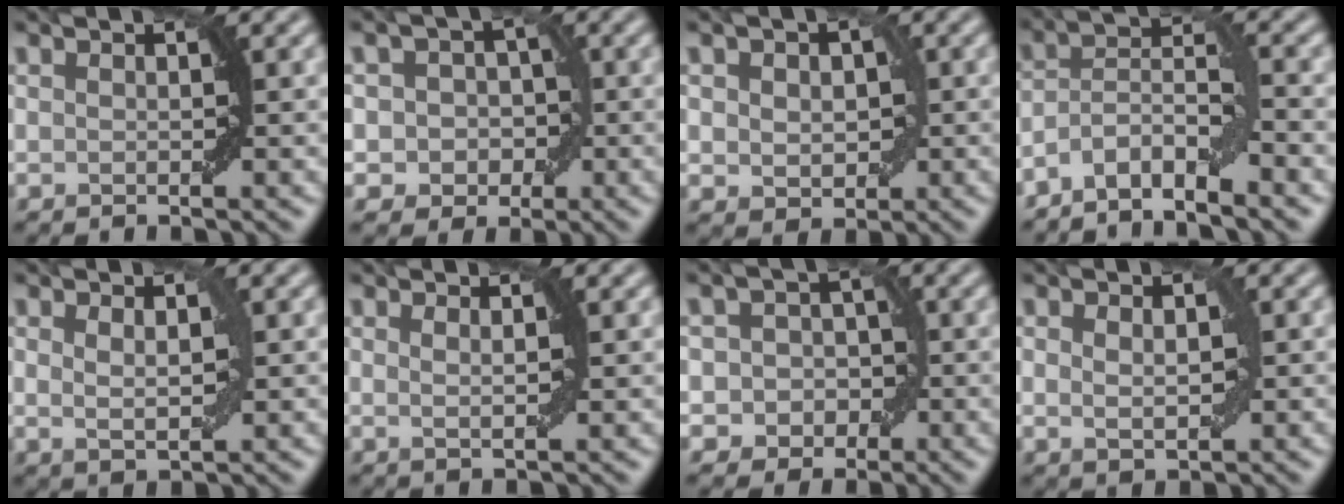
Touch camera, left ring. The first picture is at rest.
{"total": 3.4, "force": [-0.2, 3.1, 1.4], "torque": [0.003, 0.011, -0.019]}
{"total": 3.3, "force": [0.3, 2.6, 2.1], "torque": [-0.025, 0.003, 0.002]}
{"total": 4.7, "force": [-3.5, 0.7, 3.1], "torque": [-0.054, 0.005, -0.069]}
{"total": 1.8, "force": [0.6, 0.7, 1.5], "torque": [-0.028, -0.002, 0.014]}
{"total": 1.2, "force": [0.5, 0.2, 1.0], "torque": [-0.015, 0.000, 0.007]}
{"total": 3.7, "force": [-0.7, 3.5, 1.2], "torque": [0.010, 0.015, -0.026]}
{"total": 1.8, "force": [0.4, 1.0, 1.5], "torque": [-0.026, 0.000, 0.010]}